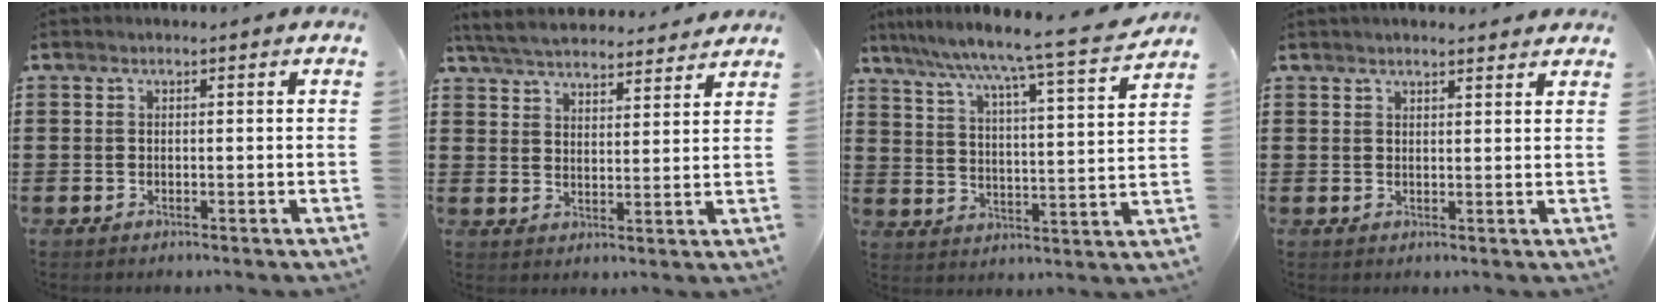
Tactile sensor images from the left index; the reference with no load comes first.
{"total": 5.4, "force": [5.2, 1.0, 1.1], "torque": [-0.044, -0.022, 0.093]}
{"total": 6.7, "force": [5.8, -1.2, 3.0], "torque": [-0.083, -0.051, 0.088]}
{"total": 1.7, "force": [1.6, 0.1, 0.5], "torque": [-0.013, 0.004, 0.031]}